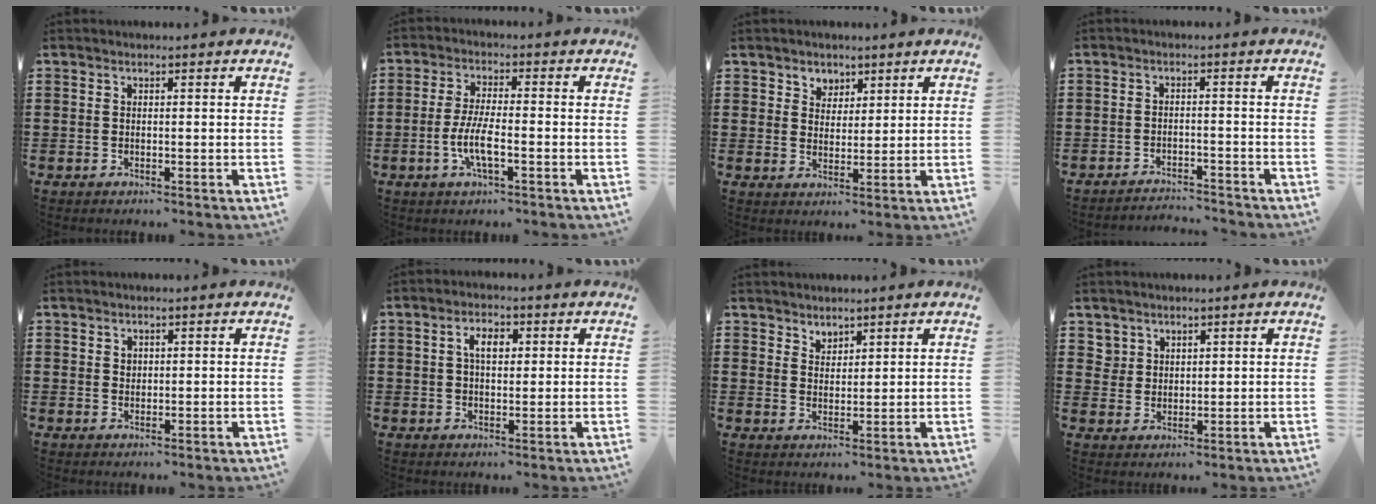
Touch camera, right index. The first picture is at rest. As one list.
[{"total": 5.7, "force": [-2.0, 1.3, 5.2], "torque": [-0.115, -0.009, -0.044]}, {"total": 3.4, "force": [2.2, 2.5, 0.0], "torque": [-0.017, 0.011, 0.042]}, {"total": 2.6, "force": [-2.6, 0.1, -0.1], "torque": [-0.007, 0.001, -0.056]}, {"total": 1.1, "force": [0.7, 0.8, 0.2], "torque": [-0.006, 0.002, 0.015]}, {"total": 3.6, "force": [0.8, 2.1, 2.9], "torque": [-0.055, 0.009, 0.010]}, {"total": 2.5, "force": [2.3, 0.9, -0.4], "torque": [-0.001, 0.000, 0.045]}, {"total": 3.1, "force": [2.2, 2.2, 0.2], "torque": [-0.015, 0.009, 0.045]}]